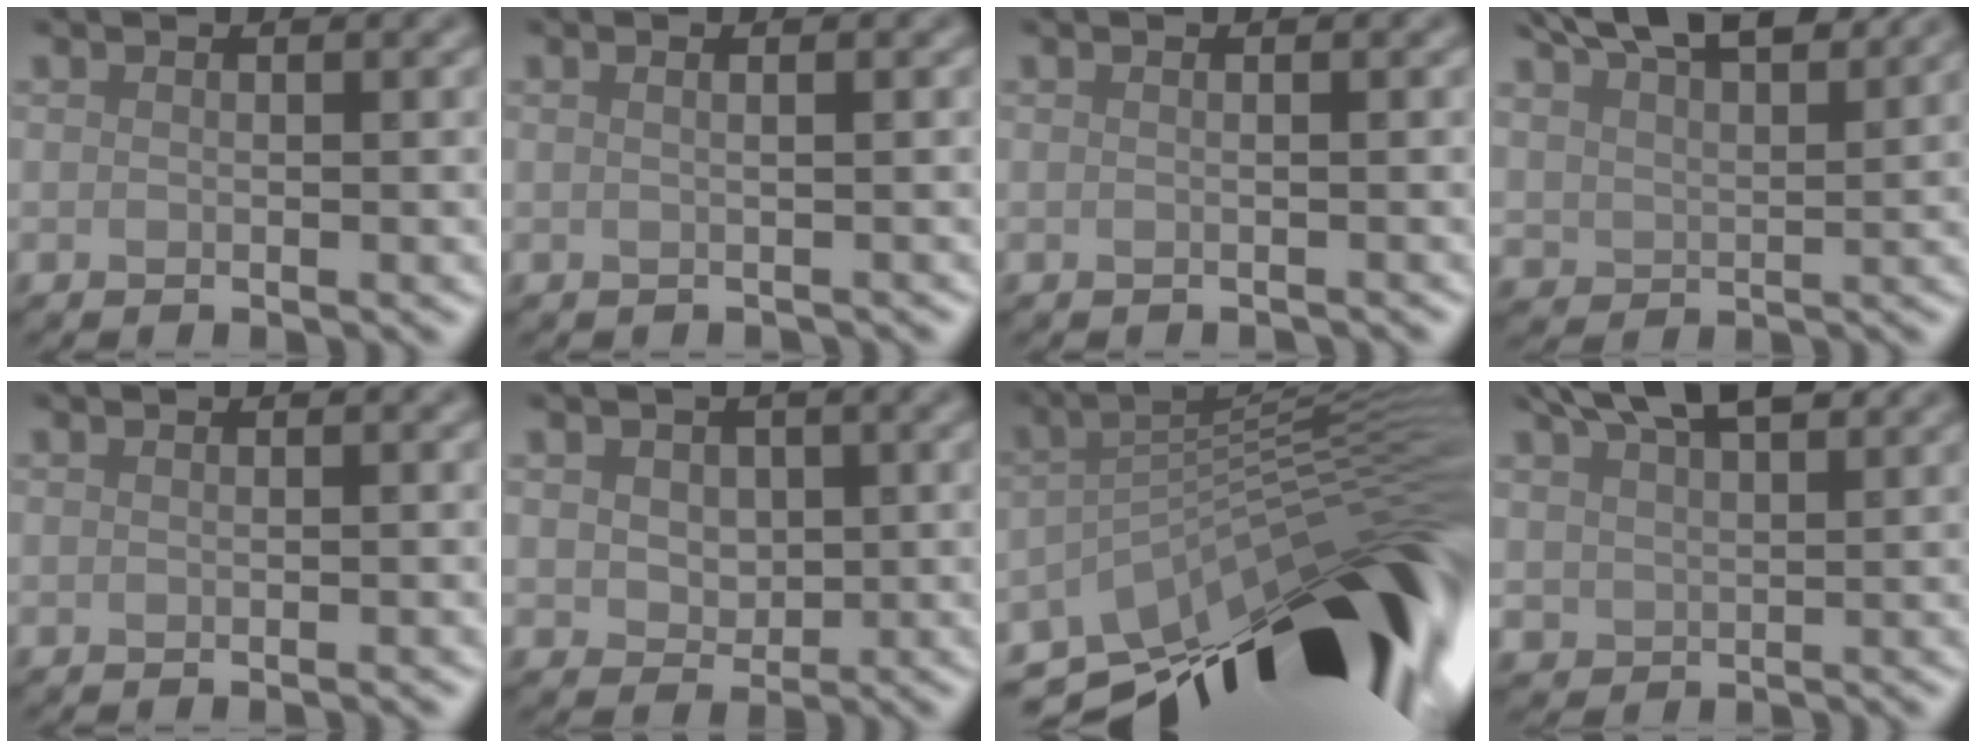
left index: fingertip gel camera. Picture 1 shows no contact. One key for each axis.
{"total": 1.5, "fx": 0.3, "fy": 0.6, "fz": 1.3, "tx": -0.009, "ty": 0.005, "tz": -0.008}
{"total": 0.7, "fx": -0.4, "fy": 0.3, "fz": 0.6, "tx": -0.001, "ty": 0.000, "tz": -0.013}
{"total": 8.4, "fx": 6.4, "fy": 3.2, "fz": 4.3, "tx": -0.088, "ty": 0.016, "tz": 0.096}
{"total": 0.8, "fx": -0.3, "fy": 0.2, "fz": 0.7, "tx": -0.002, "ty": 0.001, "tz": -0.008}
{"total": 2.8, "fx": 0.6, "fy": 2.3, "fz": 1.6, "tx": -0.034, "ty": 0.003, "tz": 0.005}
{"total": 16.1, "fx": -7.6, "fy": 5.8, "fz": 13.0, "tx": -0.193, "ty": 0.000, "tz": -0.129}
{"total": 6.6, "fx": 4.5, "fy": 3.2, "fz": 3.6, "tx": -0.071, "ty": 0.014, "tz": 0.079}